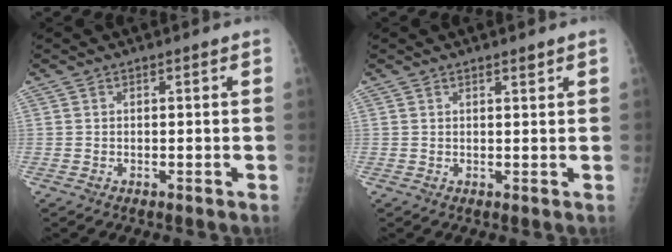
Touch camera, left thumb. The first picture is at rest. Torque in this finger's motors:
{"motor_torque": [-0.01, 0.11, -0.24, -0.20, 0.03]}